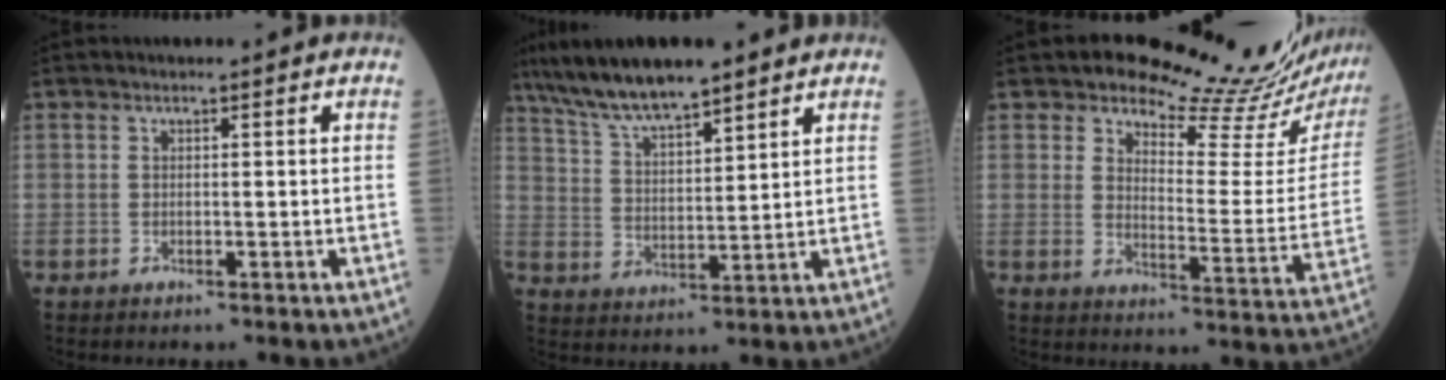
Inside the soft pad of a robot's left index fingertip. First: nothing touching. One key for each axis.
{"total": 10.4, "fx": 8.6, "fy": 1.6, "fz": 5.6, "tx": -0.114, "ty": 0.013, "tz": 0.162}
{"total": 16.0, "fx": 15.6, "fy": 1.7, "fz": 3.1, "tx": -0.032, "ty": -0.107, "tz": 0.173}